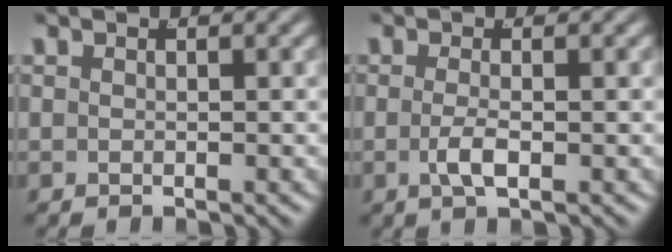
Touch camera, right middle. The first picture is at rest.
{"total": 1.8, "force": [-0.8, -0.1, 1.6], "torque": [-0.034, -0.013, -0.008]}